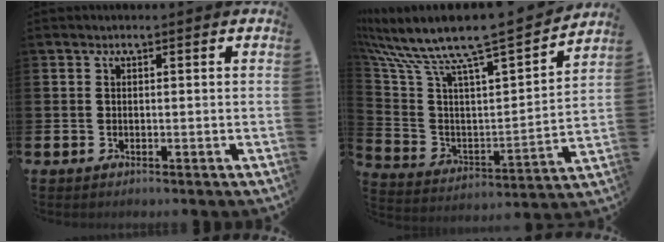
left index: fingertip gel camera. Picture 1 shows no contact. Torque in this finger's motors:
{"motor_torque": [1.01, -1.13, 1.05, 0.21]}